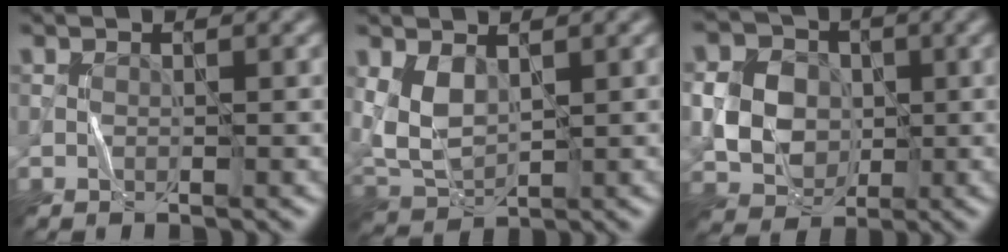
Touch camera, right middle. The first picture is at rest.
{"total": 3.8, "force": [1.3, 2.1, 2.8], "torque": [-0.068, -0.003, 0.031]}
{"total": 6.8, "force": [0.0, 5.9, 3.4], "torque": [-0.062, 0.008, -0.008]}